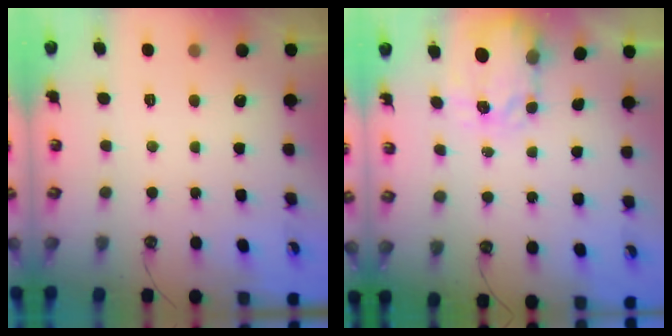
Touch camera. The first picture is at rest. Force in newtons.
{"total": 3.4, "press": 3.4, "slide": 0.5}